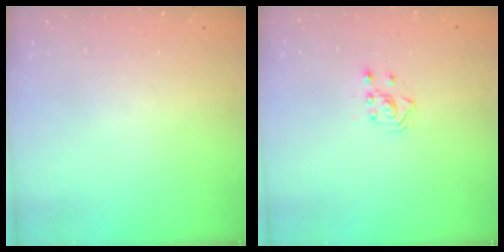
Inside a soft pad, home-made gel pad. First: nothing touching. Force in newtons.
{"total": 2.9, "press": 2.9, "slide": 0.3}